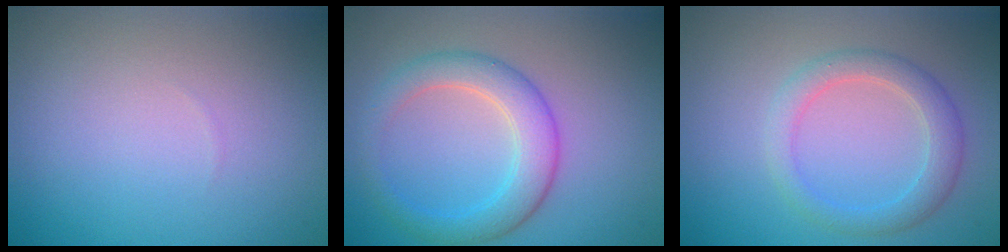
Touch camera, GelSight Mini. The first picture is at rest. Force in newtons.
{"total": 4.2, "press": 4.2, "slide": 0.1}
{"total": 2.9, "press": 2.9, "slide": 0.2}